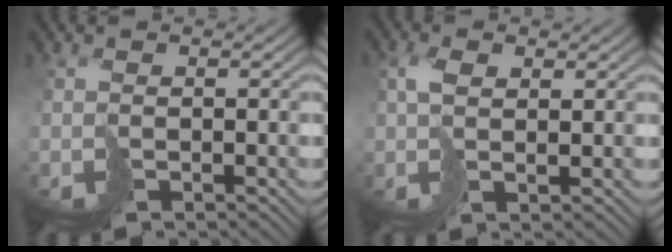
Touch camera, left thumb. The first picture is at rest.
{"total": 2.8, "force": [1.3, 1.2, 2.2], "torque": [-0.051, 0.003, 0.026]}